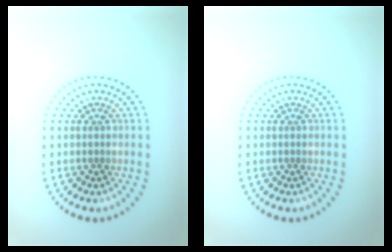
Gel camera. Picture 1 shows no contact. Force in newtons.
{"total": 0.0}